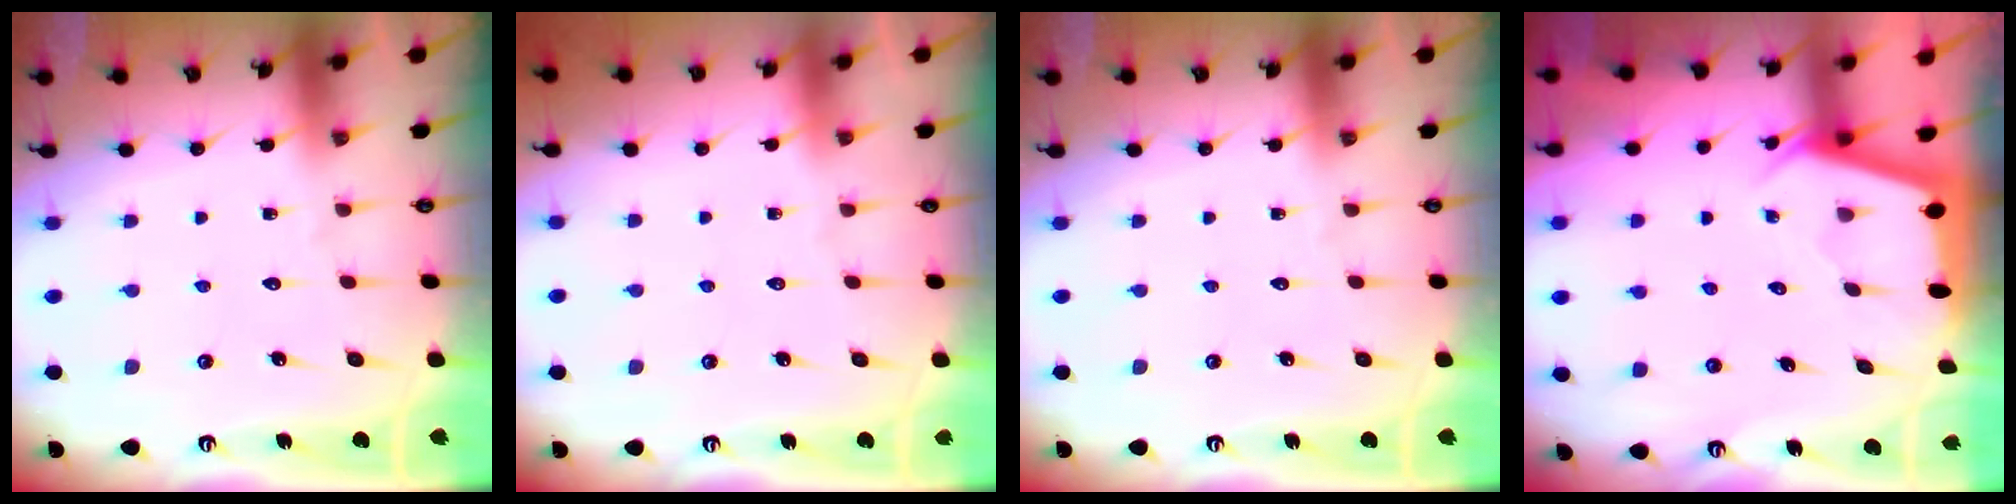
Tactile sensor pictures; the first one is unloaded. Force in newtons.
{"total": 0.0}
{"total": 0.0}
{"total": 2.2, "press": 2.2, "slide": 0.3}